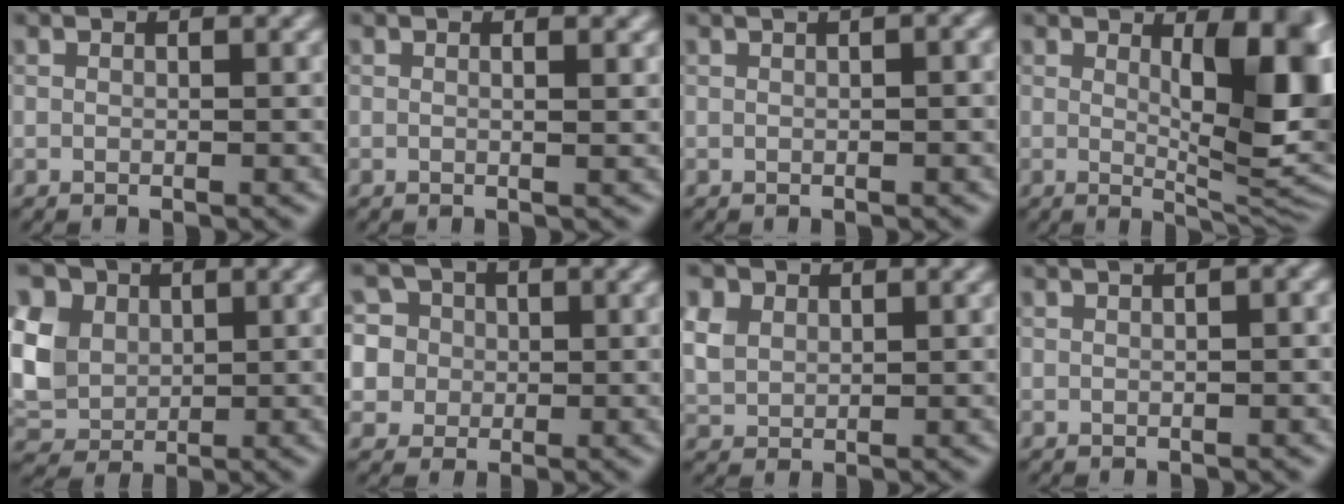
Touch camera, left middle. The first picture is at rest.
{"total": 1.5, "force": [0.4, 0.5, 1.3], "torque": [-0.016, 0.002, -0.002]}
{"total": 5.5, "force": [2.0, 2.6, 4.4], "torque": [-0.025, 0.038, 0.003]}
{"total": 9.2, "force": [1.7, 3.0, 8.6], "torque": [-0.111, -0.008, 0.033]}
{"total": 9.7, "force": [3.4, 7.4, 5.2], "torque": [-0.124, 0.030, 0.050]}
{"total": 8.3, "force": [2.7, 7.4, 2.8], "torque": [-0.071, 0.041, 0.027]}
{"total": 2.8, "force": [1.4, 2.1, 1.2], "torque": [-0.038, 0.004, 0.028]}
{"total": 6.2, "force": [2.3, 3.0, 5.0], "torque": [-0.028, 0.045, 0.005]}